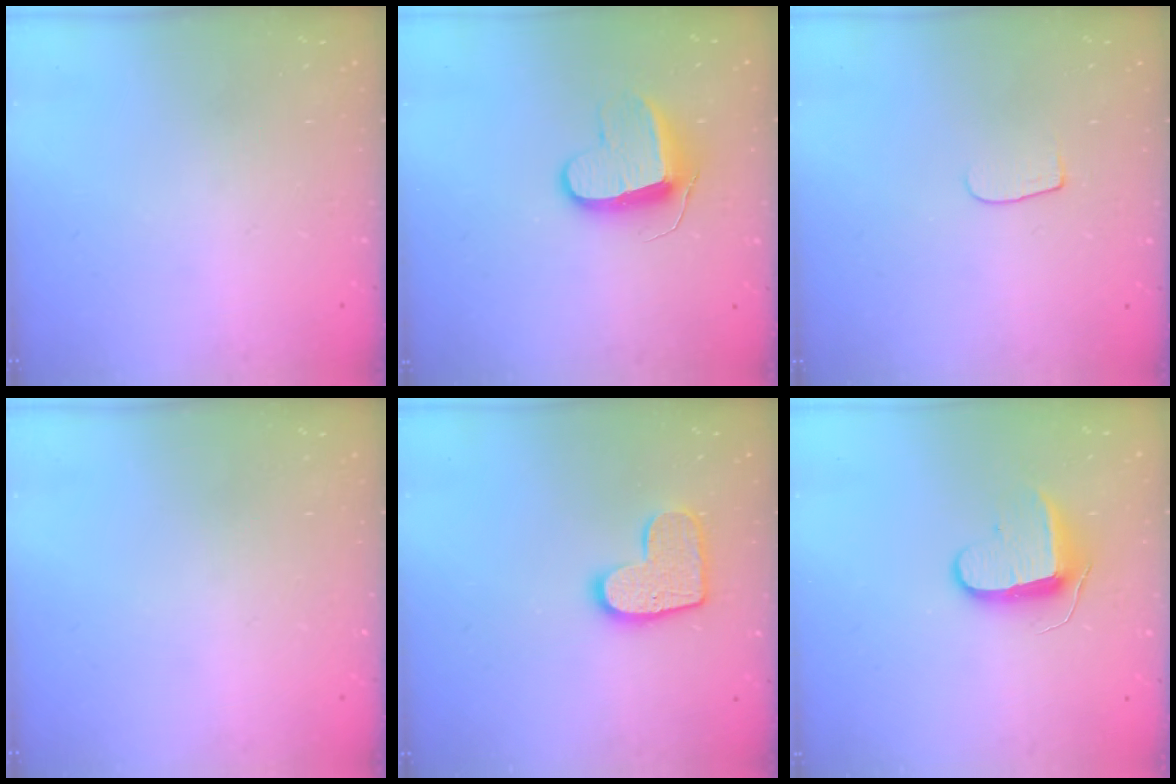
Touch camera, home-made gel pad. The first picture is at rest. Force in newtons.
{"total": 10.1, "press": 10.1, "slide": 0.4}
{"total": 3.8, "press": 3.8, "slide": 0.5}
{"total": 0.0}
{"total": 11.6, "press": 11.6, "slide": 0.6}
{"total": 9.1, "press": 9.1, "slide": 0.3}